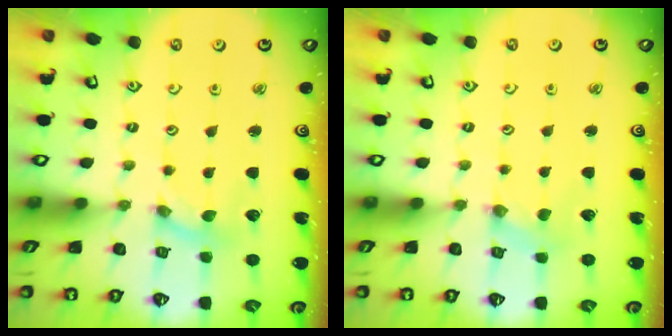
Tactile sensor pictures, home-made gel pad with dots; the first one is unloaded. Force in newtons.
{"total": 0.8, "press": 0.8, "slide": 0.2}